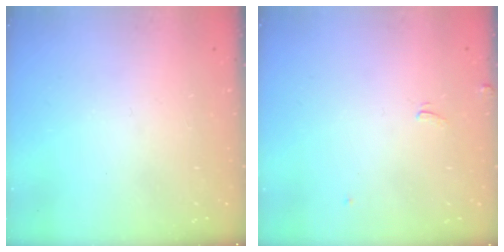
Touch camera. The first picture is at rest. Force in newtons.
{"total": 2.7, "press": 2.7, "slide": 0.3}